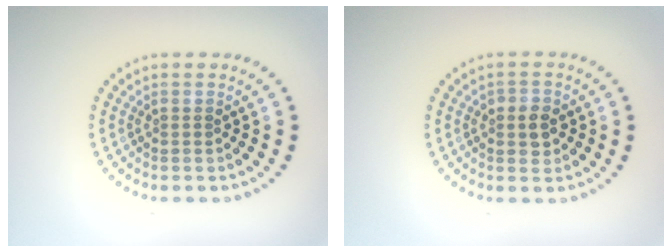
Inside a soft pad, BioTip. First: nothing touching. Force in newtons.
{"total": 2.1, "press": 2.0, "slide": 0.5}